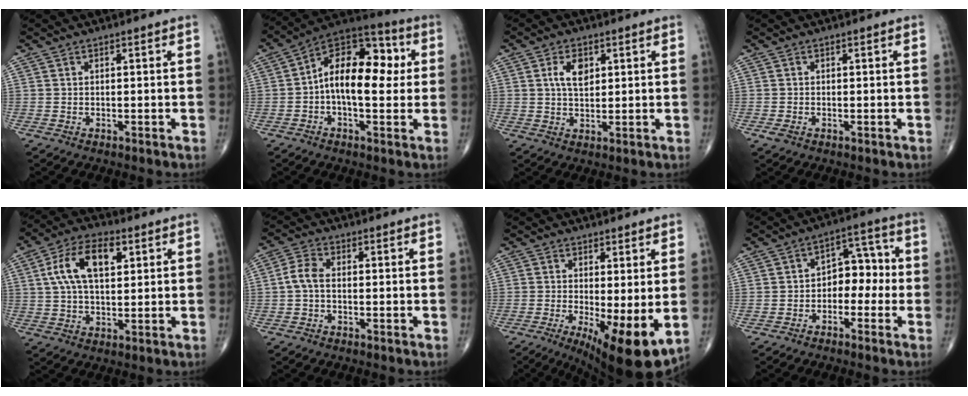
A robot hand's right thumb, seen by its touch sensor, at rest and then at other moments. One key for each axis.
{"total": 16.5, "fx": 1.0, "fy": 9.0, "fz": 13.7, "tx": -0.187, "ty": 0.039, "tz": 0.005}
{"total": 5.2, "fx": 1.7, "fy": 3.0, "fz": 3.9, "tx": -0.060, "ty": -0.005, "tz": 0.031}
{"total": 1.3, "fx": -0.5, "fy": 0.8, "fz": 0.9, "tx": -0.024, "ty": -0.002, "tz": -0.010}
{"total": 11.7, "fx": 3.4, "fy": 6.1, "fz": 9.4, "tx": -0.169, "ty": 0.011, "tz": 0.058}
{"total": 3.9, "fx": -0.5, "fy": 2.3, "fz": 3.1, "tx": -0.064, "ty": 0.012, "tz": -0.016}
{"total": 11.9, "fx": -2.4, "fy": 3.3, "fz": 11.2, "tx": -0.170, "ty": -0.024, "tz": -0.026}
{"total": 7.7, "fx": -1.4, "fy": 5.3, "fz": 5.4, "tx": -0.040, "ty": 0.040, "tz": -0.036}